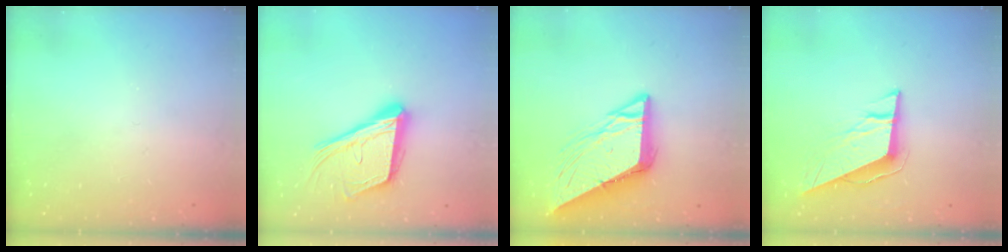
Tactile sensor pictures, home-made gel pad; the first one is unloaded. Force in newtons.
{"total": 18.5, "press": 18.2, "slide": 3.5}
{"total": 11.0, "press": 10.9, "slide": 1.2}
{"total": 9.5, "press": 9.4, "slide": 1.7}